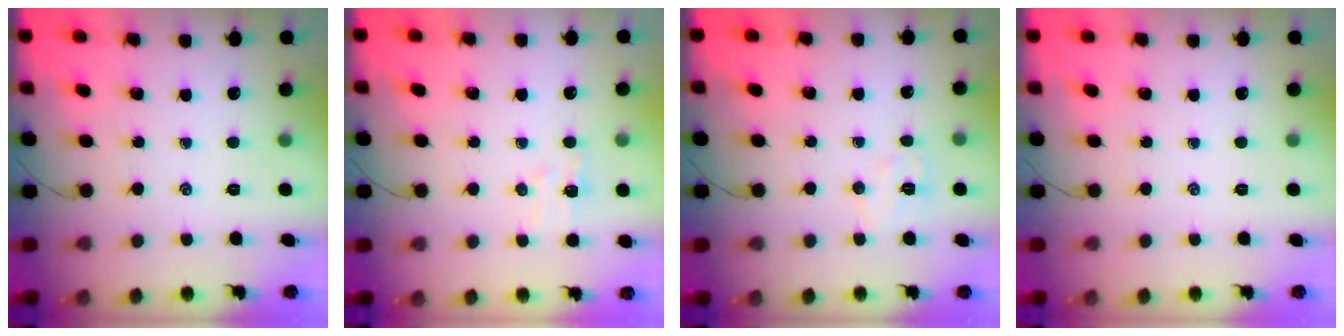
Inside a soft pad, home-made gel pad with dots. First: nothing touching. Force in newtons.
{"total": 5.0, "press": 4.8, "slide": 1.0}
{"total": 5.8, "press": 5.7, "slide": 1.0}
{"total": 0.0}